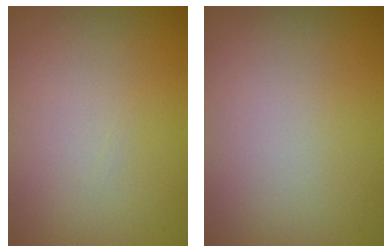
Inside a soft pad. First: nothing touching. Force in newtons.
{"total": 0.0}